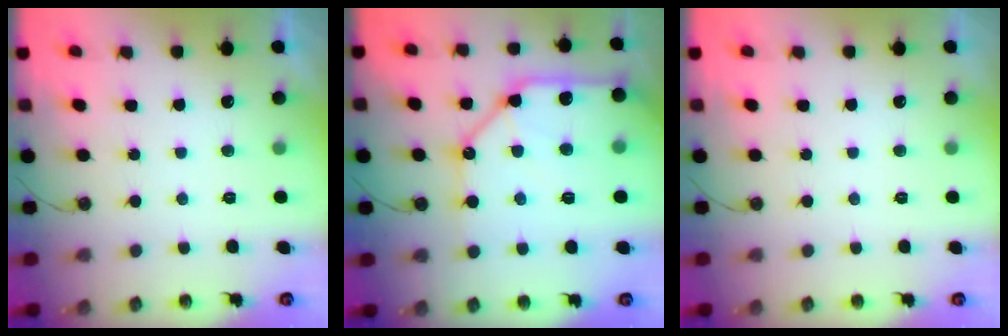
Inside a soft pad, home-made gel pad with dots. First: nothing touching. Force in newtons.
{"total": 19.5, "press": 19.4, "slide": 2.6}
{"total": 0.0}